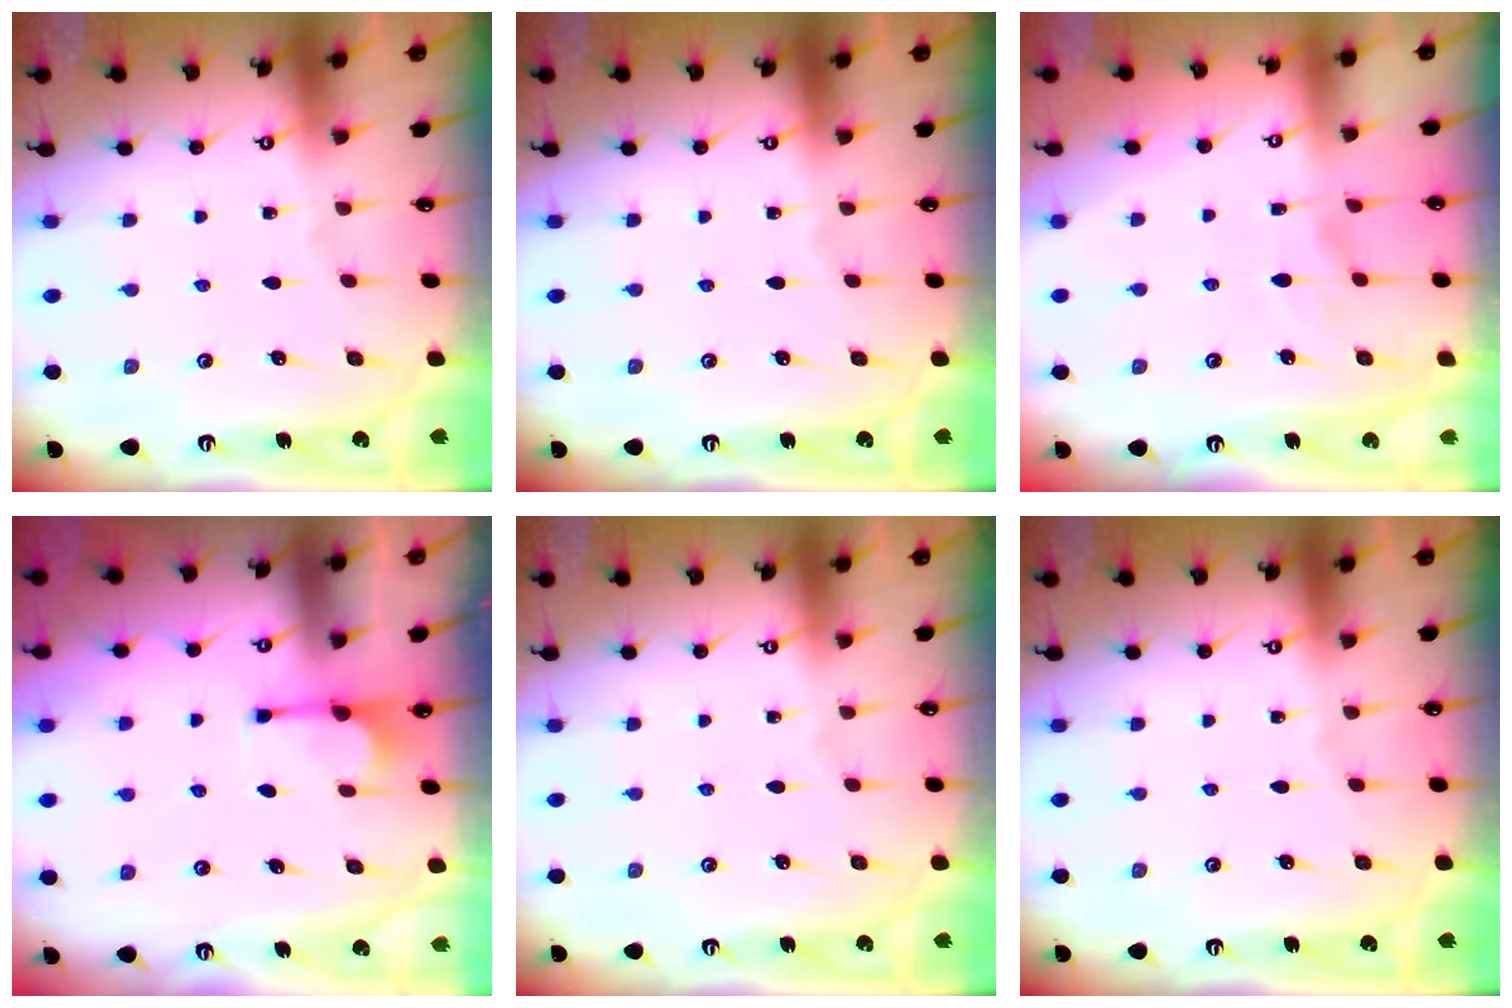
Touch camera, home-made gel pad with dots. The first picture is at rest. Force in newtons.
{"total": 0.0}
{"total": 2.3, "press": 2.1, "slide": 1.1}
{"total": 1.2, "press": 1.1, "slide": 0.5}
{"total": 0.0}
{"total": 0.0}